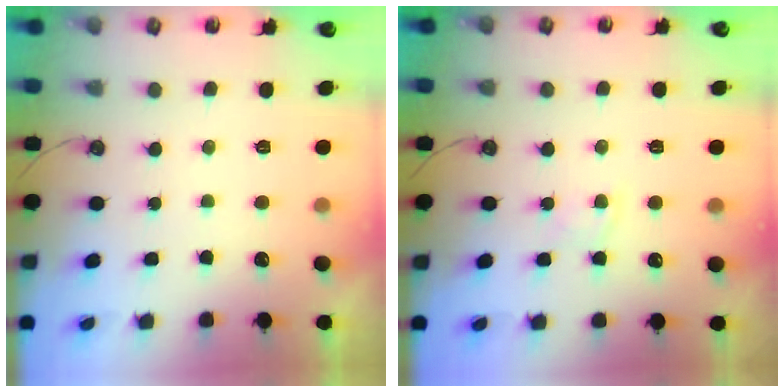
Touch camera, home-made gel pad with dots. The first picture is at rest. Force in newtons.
{"total": 2.8, "press": 2.8, "slide": 0.4}